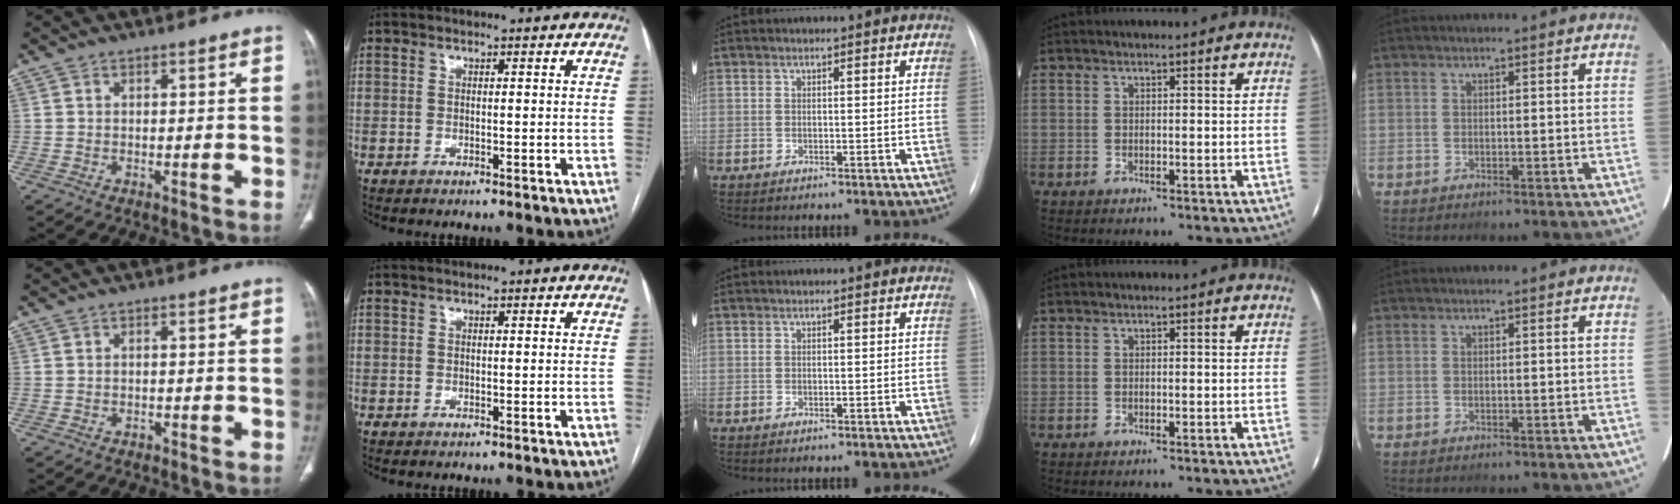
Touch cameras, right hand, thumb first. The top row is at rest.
{"thumb": {"total": 0.6, "force": [-0.4, 0.4, 0.1], "torque": [-0.003, 0.003, -0.006]}}